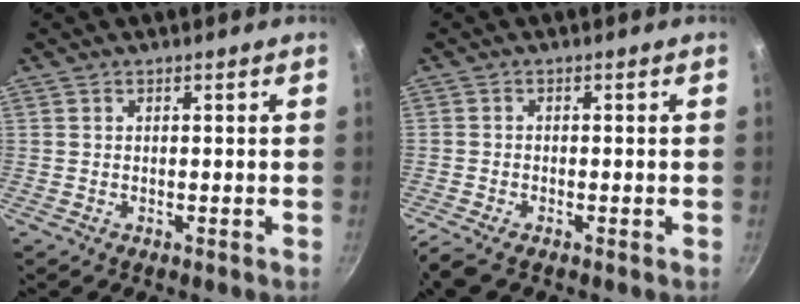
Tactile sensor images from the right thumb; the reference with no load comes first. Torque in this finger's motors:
{"motor_torque": [0.08, 0.08, 0.29, 0.02, 0.27]}